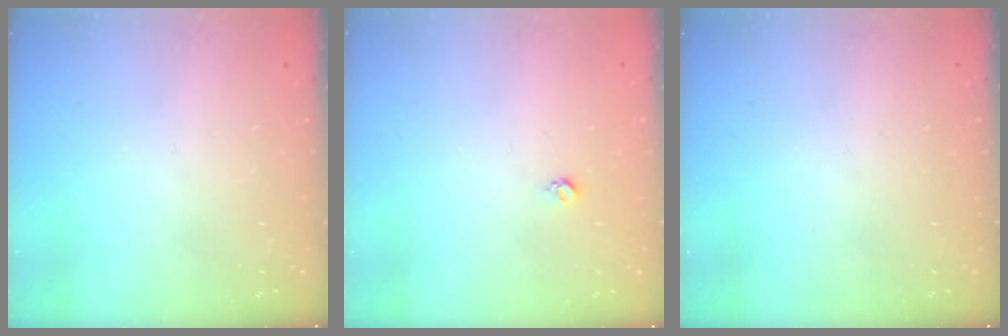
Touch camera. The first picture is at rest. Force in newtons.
{"total": 3.0, "press": 2.9, "slide": 0.4}
{"total": 0.0}